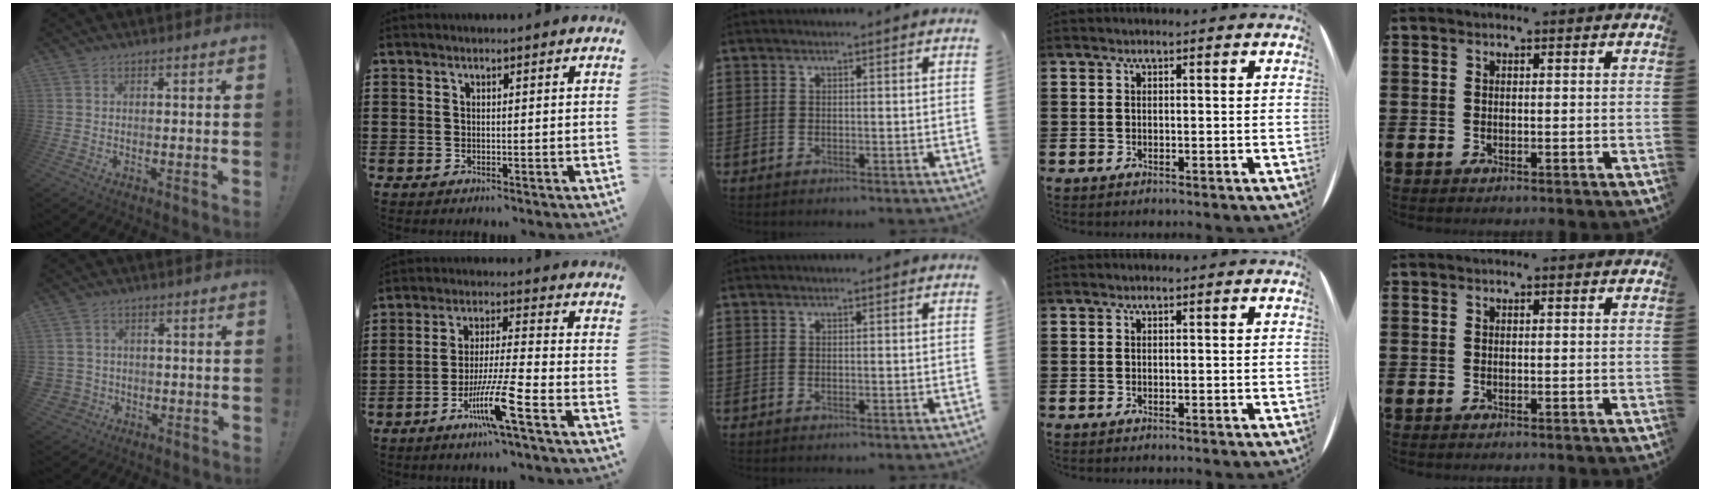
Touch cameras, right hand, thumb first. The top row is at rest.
{"thumb": {"total": 3.4, "force": [-0.1, 3.3, 0.8], "torque": [-0.023, 0.002, -0.001]}, "index": {"total": 9.8, "force": [-5.1, 0.4, 8.4], "torque": [-0.168, -0.008, -0.097]}}